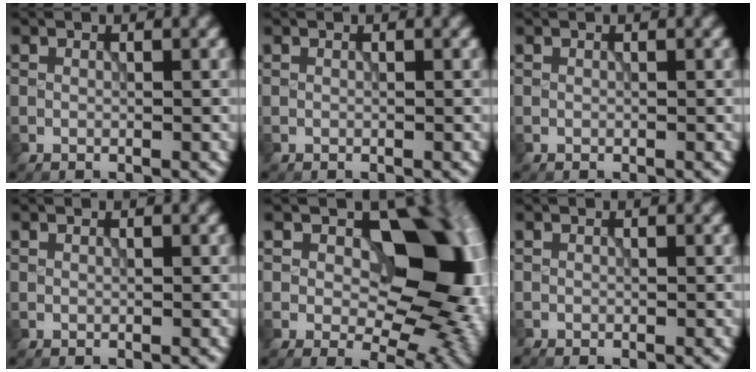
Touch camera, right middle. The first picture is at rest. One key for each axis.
{"total": 0.0}
{"total": 0.0}
{"total": 0.0}
{"total": 15.5, "fx": 2.1, "fy": 10.1, "fz": 11.6, "tx": -0.100, "ty": 0.002, "tz": 0.051}
{"total": 0.5, "fx": -0.5, "fy": -0.1, "fz": -0.2, "tx": 0.005, "ty": -0.001, "tz": -0.007}